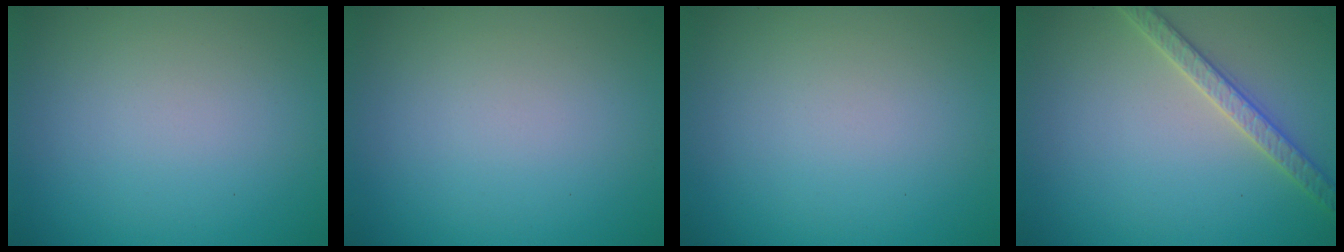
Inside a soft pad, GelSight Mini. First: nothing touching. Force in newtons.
{"total": 0.0}
{"total": 0.0}
{"total": 2.7, "press": 2.7, "slide": 0.3}